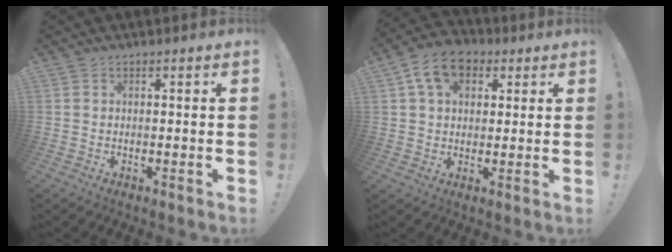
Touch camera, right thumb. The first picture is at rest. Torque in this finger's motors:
{"motor_torque": [0.16, 0.24, 0.58, 0.21, 0.13]}